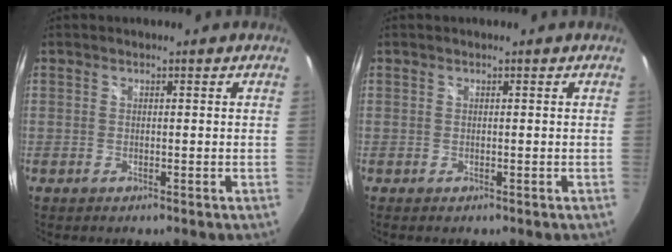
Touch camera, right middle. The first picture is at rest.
{"total": 0.0}